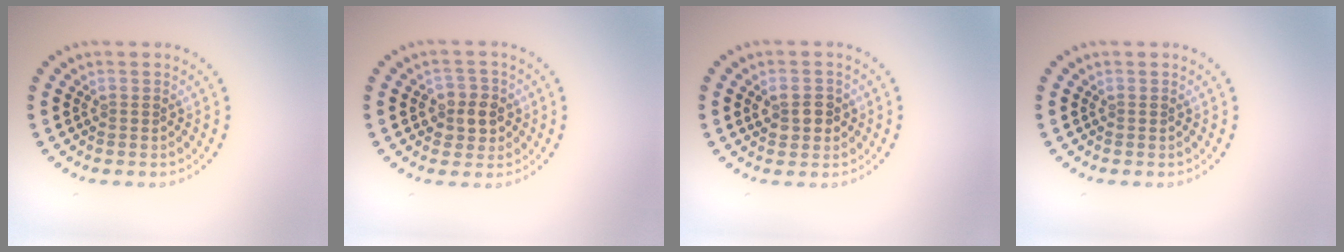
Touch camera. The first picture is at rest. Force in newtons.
{"total": 2.6, "press": 2.4, "slide": 1.0}
{"total": 2.4, "press": 2.4, "slide": 0.4}
{"total": 0.0}